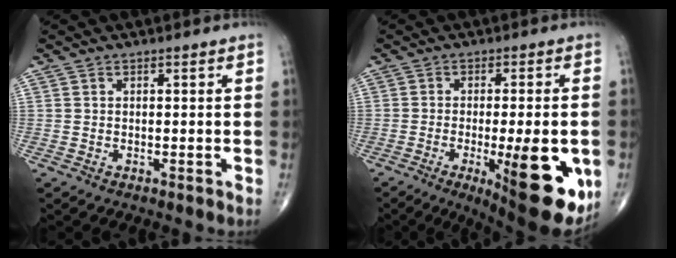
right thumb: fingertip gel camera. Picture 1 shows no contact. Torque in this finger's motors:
{"motor_torque": [0.76, 2.27, 1.01, 0.70, 0.27]}